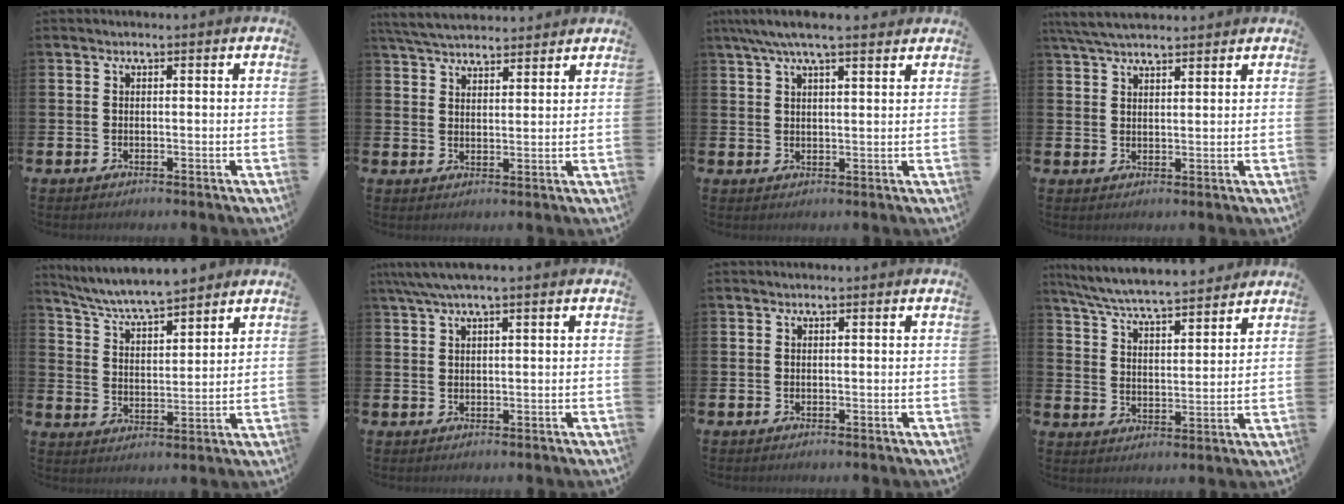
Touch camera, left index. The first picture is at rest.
{"total": 4.9, "force": [4.8, 1.0, 0.7], "torque": [-0.032, -0.017, 0.088]}
{"total": 5.5, "force": [4.7, 0.9, 2.8], "torque": [-0.063, -0.006, 0.085]}
{"total": 4.8, "force": [4.5, 0.9, 1.6], "torque": [-0.037, -0.011, 0.082]}
{"total": 6.5, "force": [6.3, 0.4, 1.7], "torque": [-0.061, -0.038, 0.111]}
{"total": 2.8, "force": [1.9, 0.1, 2.1], "torque": [-0.048, 0.004, 0.036]}
{"total": 0.0}
{"total": 7.0, "force": [6.8, 0.4, 1.8], "torque": [-0.063, -0.045, 0.120]}